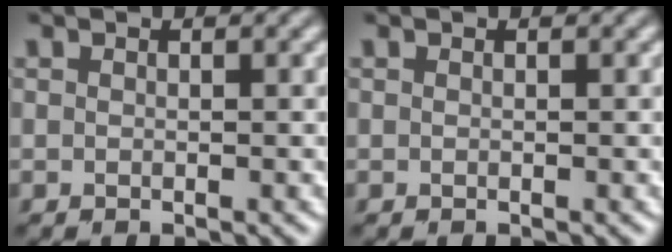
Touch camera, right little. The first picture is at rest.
{"total": 0.0}